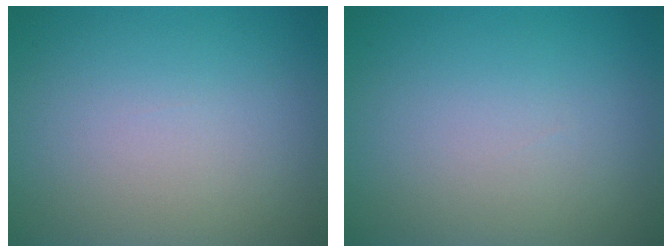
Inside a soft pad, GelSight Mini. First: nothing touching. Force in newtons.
{"total": 0.0}